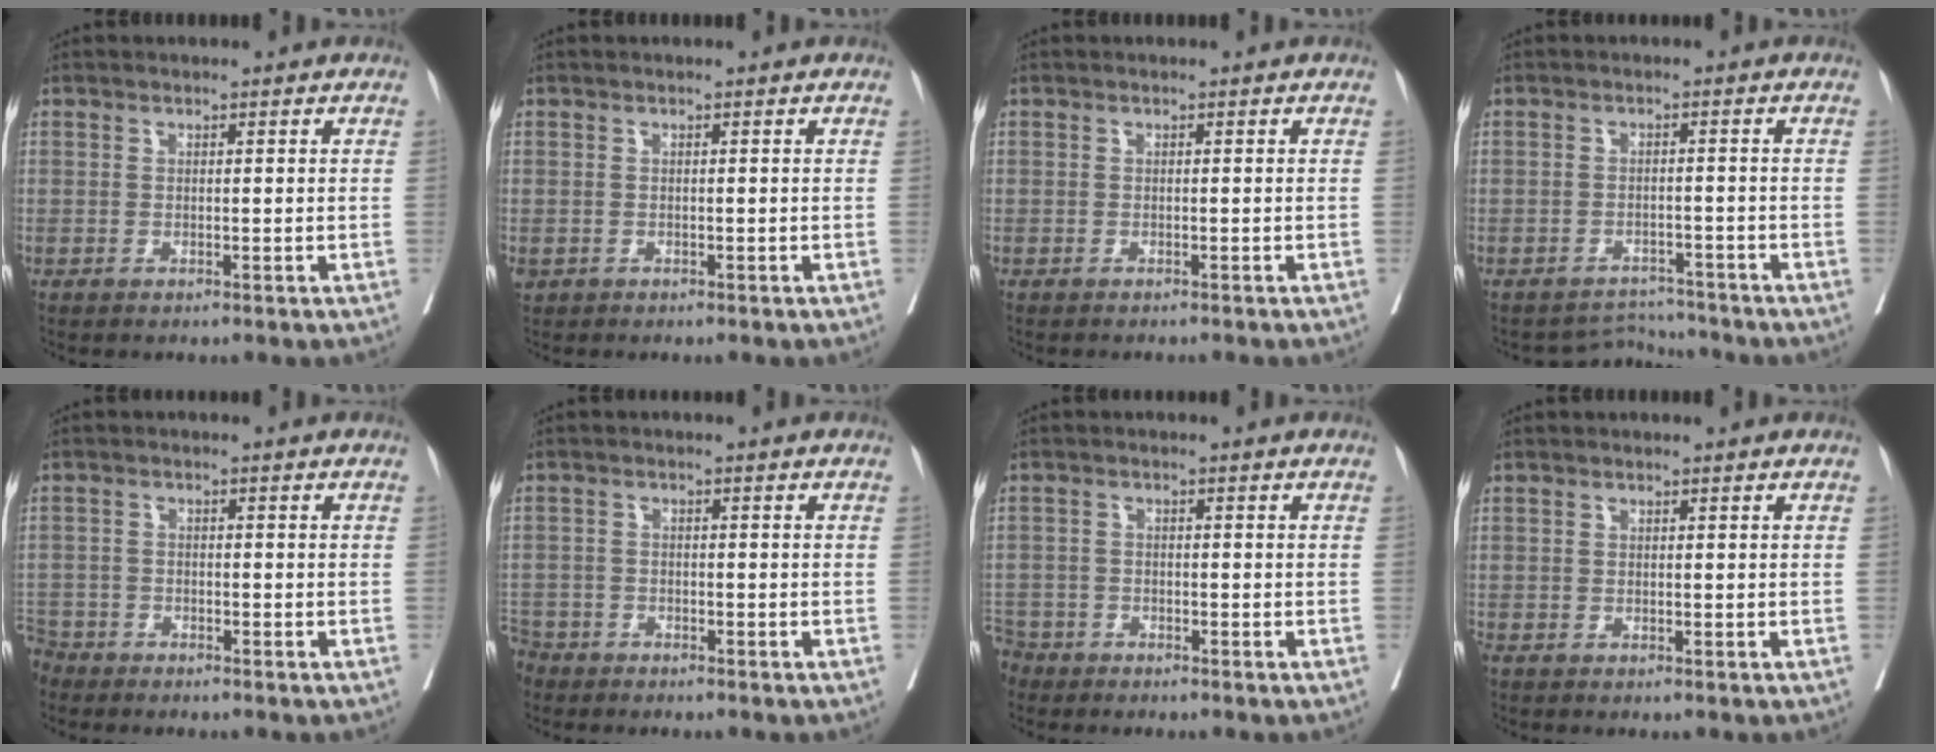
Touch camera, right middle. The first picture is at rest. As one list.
[{"total": 0.9, "force": [-0.2, 0.8, 0.3], "torque": [-0.006, 0.003, 0.002]}, {"total": 1.5, "force": [-1.4, 0.1, 0.5], "torque": [-0.007, -0.001, -0.020]}, {"total": 3.5, "force": [-3.2, 0.1, -1.5], "torque": [0.025, 0.010, -0.045]}, {"total": 4.7, "force": [-4.2, 2.1, 0.1], "torque": [-0.001, -0.005, -0.085]}, {"total": 5.4, "force": [-4.5, 2.8, 0.7], "torque": [-0.018, -0.005, -0.089]}, {"total": 4.8, "force": [-4.1, 2.6, 0.1], "torque": [-0.003, -0.002, -0.082]}, {"total": 0.0}]